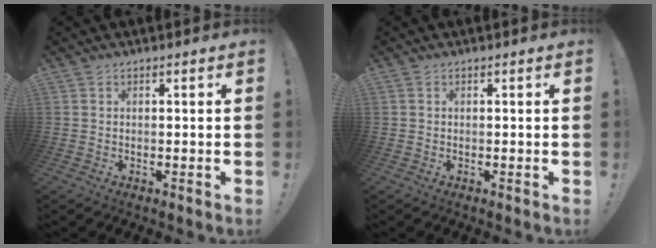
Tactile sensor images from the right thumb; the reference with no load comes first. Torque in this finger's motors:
{"motor_torque": [0.21, -0.21, -0.07, 0.08, 0.01]}